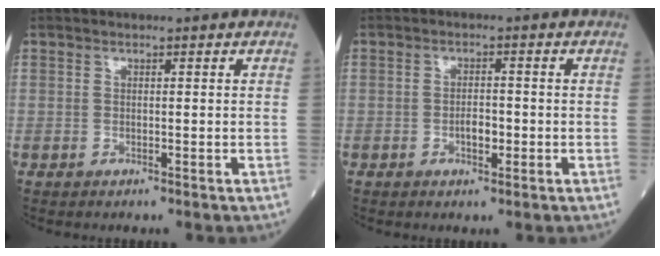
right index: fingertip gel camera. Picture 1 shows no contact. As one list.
[{"total": 2.6, "force": [-0.8, 1.1, 2.2], "torque": [-0.036, 0.003, -0.010]}]